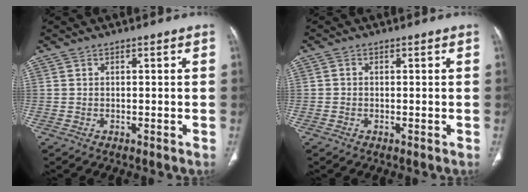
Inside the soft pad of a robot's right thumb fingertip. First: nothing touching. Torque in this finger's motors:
{"motor_torque": [-0.18, 0.30, -0.45, 0.13, 0.05]}